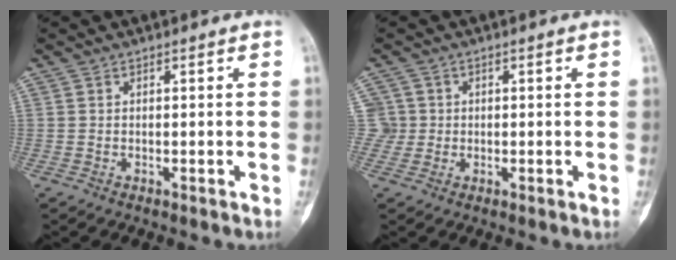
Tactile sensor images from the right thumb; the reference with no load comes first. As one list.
[{"total": 3.5, "force": [0.2, 3.4, -0.1], "torque": [0.028, 0.009, 0.002]}]